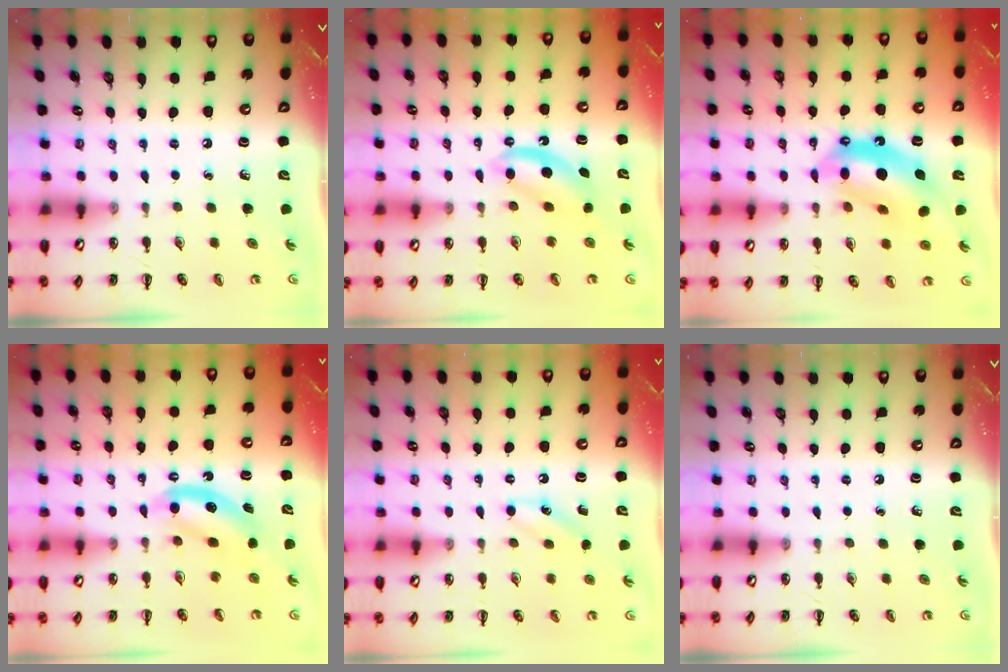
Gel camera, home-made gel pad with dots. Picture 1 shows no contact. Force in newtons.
{"total": 5.8, "press": 5.6, "slide": 1.3}
{"total": 13.1, "press": 12.6, "slide": 3.6}
{"total": 5.8, "press": 5.7, "slide": 0.7}
{"total": 5.2, "press": 5.0, "slide": 1.3}
{"total": 0.0}